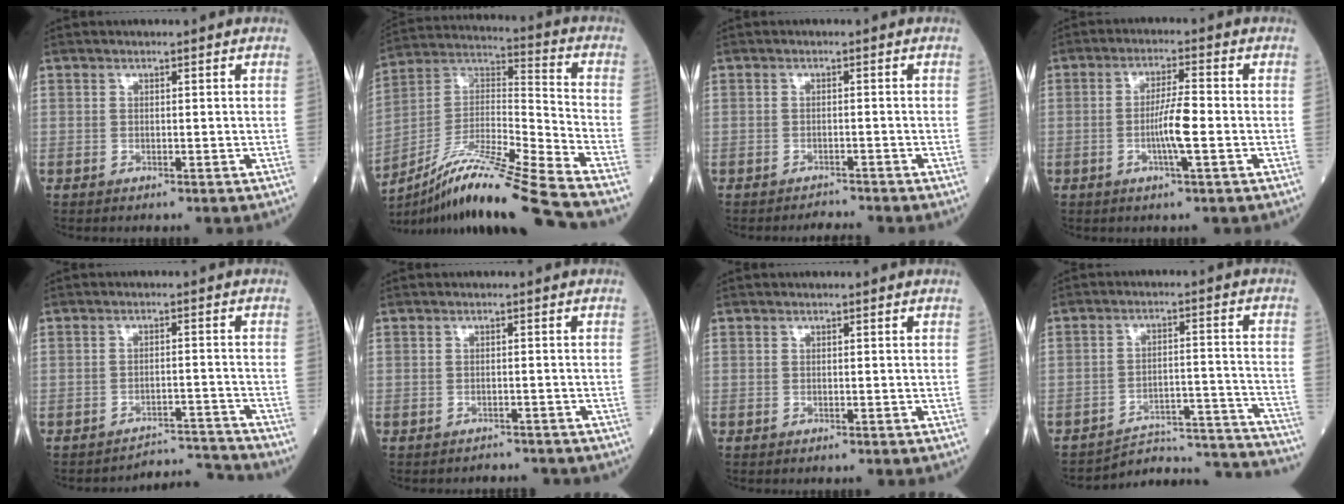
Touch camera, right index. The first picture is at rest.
{"total": 20.7, "force": [-16.6, -1.3, 12.2], "torque": [-0.236, -0.015, -0.302]}
{"total": 1.8, "force": [-1.7, -0.5, -0.3], "torque": [0.009, -0.009, -0.026]}
{"total": 5.6, "force": [-1.4, 0.0, 5.4], "torque": [-0.100, -0.002, -0.027]}
{"total": 6.1, "force": [-5.6, -1.4, -1.9], "torque": [0.035, 0.011, -0.083]}
{"total": 3.4, "force": [-3.2, 1.1, 0.2], "torque": [0.000, 0.000, -0.038]}
{"total": 0.0}
{"total": 17.9, "force": [-17.8, 0.9, 2.0], "torque": [0.002, 0.029, -0.235]}